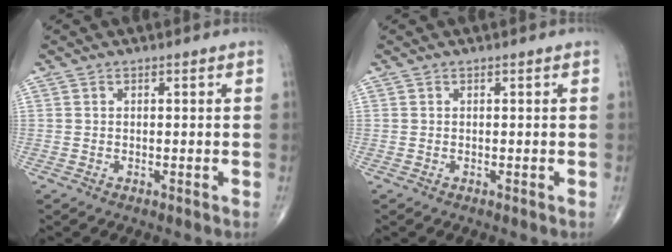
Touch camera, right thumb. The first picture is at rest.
{"total": 0.0}